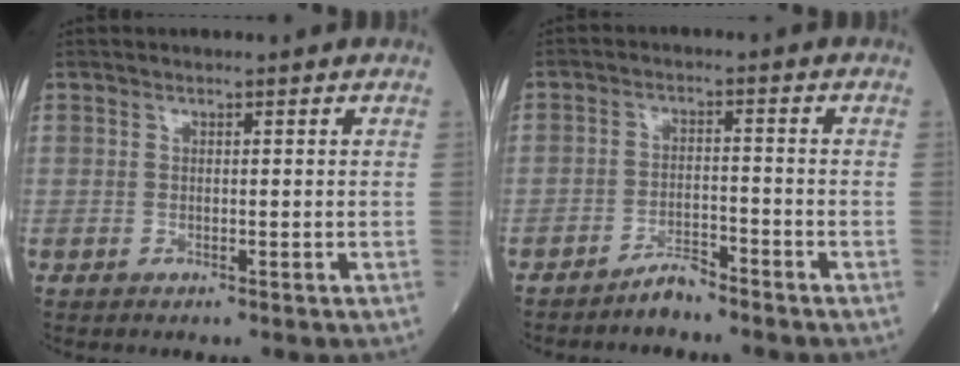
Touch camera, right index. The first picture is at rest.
{"total": 3.1, "force": [-2.9, 0.5, 1.0], "torque": [-0.016, -0.003, -0.054]}